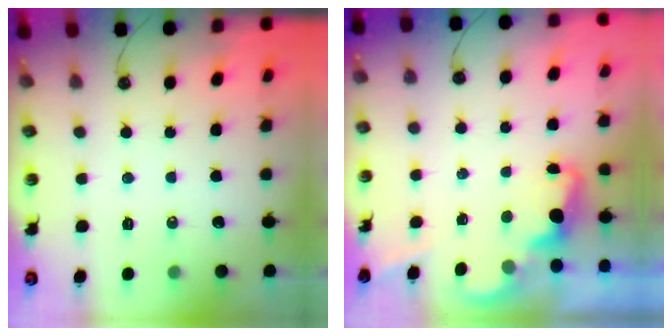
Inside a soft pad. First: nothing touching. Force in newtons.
{"total": 2.0, "press": 1.9, "slide": 0.5}